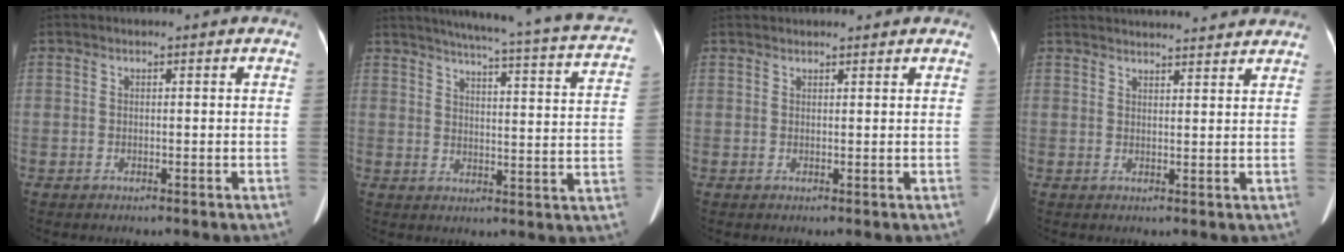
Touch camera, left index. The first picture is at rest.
{"total": 23.1, "force": [20.4, 1.5, 10.6], "torque": [-0.145, -0.039, 0.236]}
{"total": 3.9, "force": [3.6, 0.7, 1.2], "torque": [-0.014, 0.032, 0.047]}
{"total": 12.8, "force": [12.2, 1.3, 3.6], "torque": [-0.051, 0.029, 0.154]}